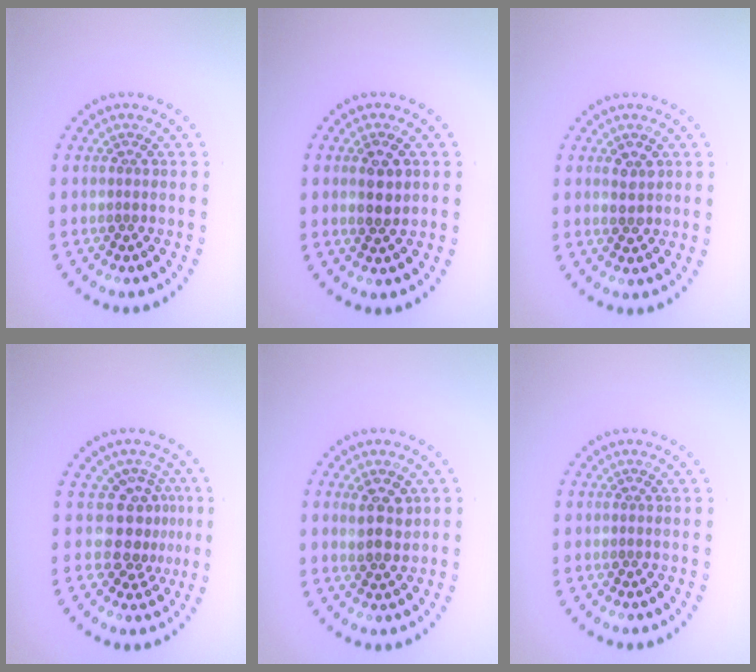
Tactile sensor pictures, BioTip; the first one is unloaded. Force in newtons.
{"total": 2.4, "press": 2.4, "slide": 0.4}
{"total": 1.8, "press": 1.8, "slide": 0.1}
{"total": 3.3, "press": 2.6, "slide": 2.1}
{"total": 2.7, "press": 2.6, "slide": 0.8}
{"total": 0.0}